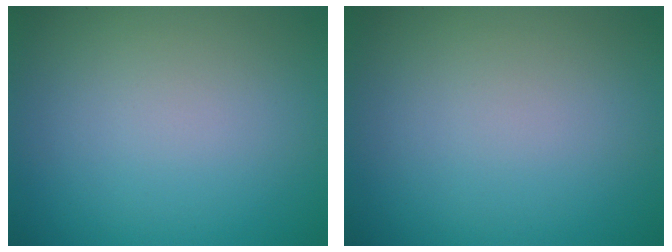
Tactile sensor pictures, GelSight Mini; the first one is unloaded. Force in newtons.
{"total": 0.0}